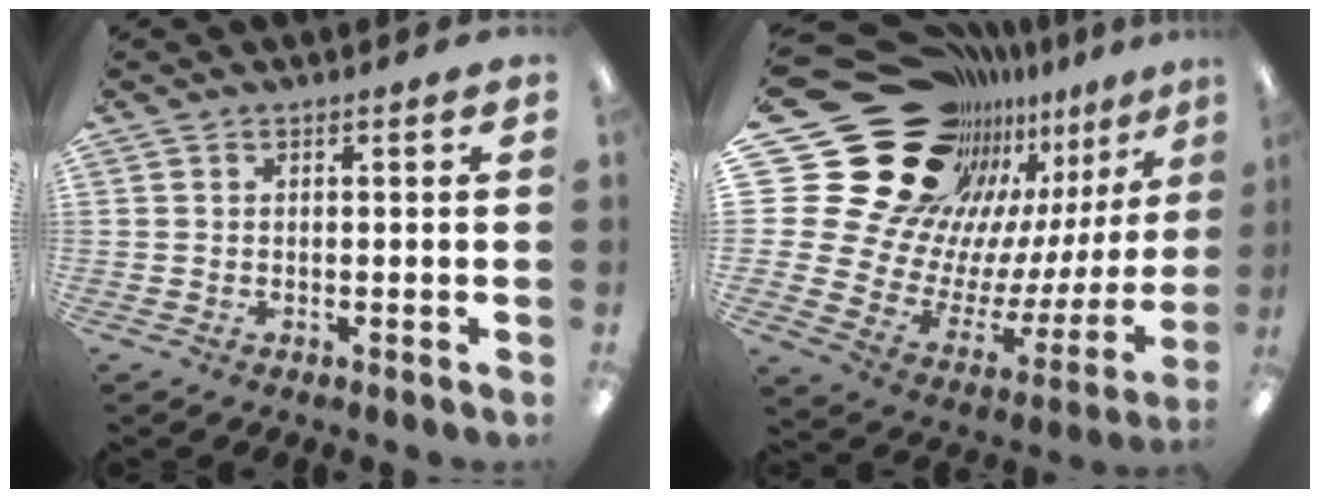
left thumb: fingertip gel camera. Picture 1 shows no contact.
{"total": 32.6, "force": [20.2, 20.2, 15.8], "torque": [-0.268, -0.182, 0.430]}